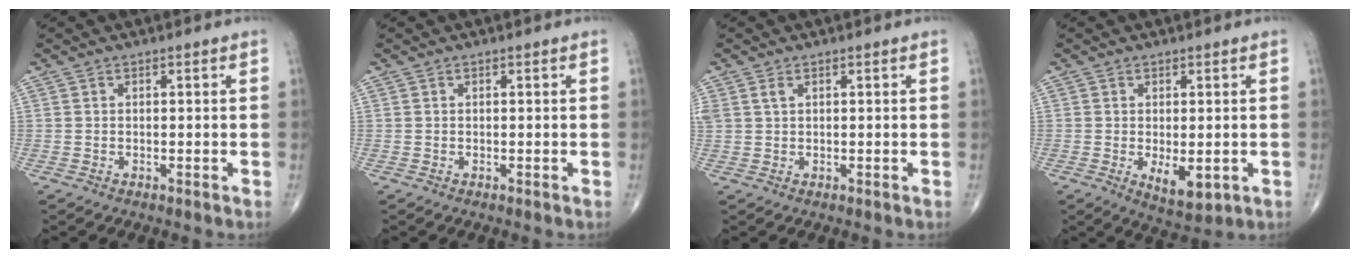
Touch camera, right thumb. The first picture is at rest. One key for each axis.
{"total": 0.0}
{"total": 1.8, "fx": 0.8, "fy": 1.0, "fz": 1.2, "tx": -0.036, "ty": 0.011, "tz": 0.026}
{"total": 5.7, "fx": -1.1, "fy": 2.7, "fz": 4.9, "tx": -0.064, "ty": -0.014, "tz": -0.006}